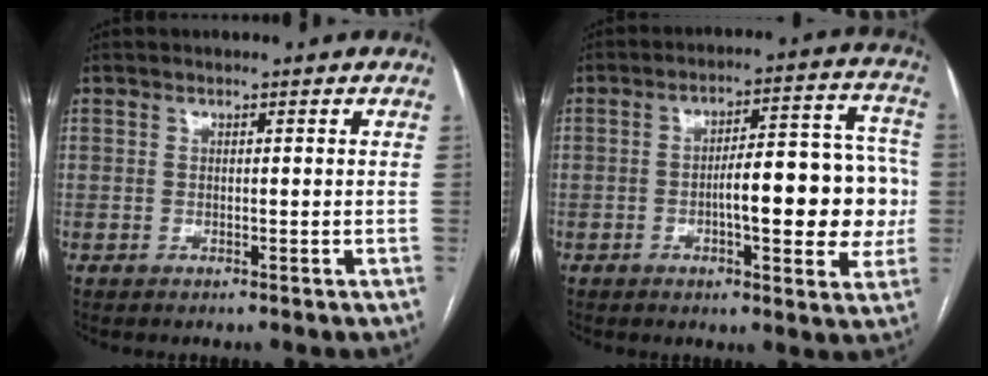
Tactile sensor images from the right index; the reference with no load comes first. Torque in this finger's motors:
{"motor_torque": [1.80, -0.33, 0.86, 0.13]}